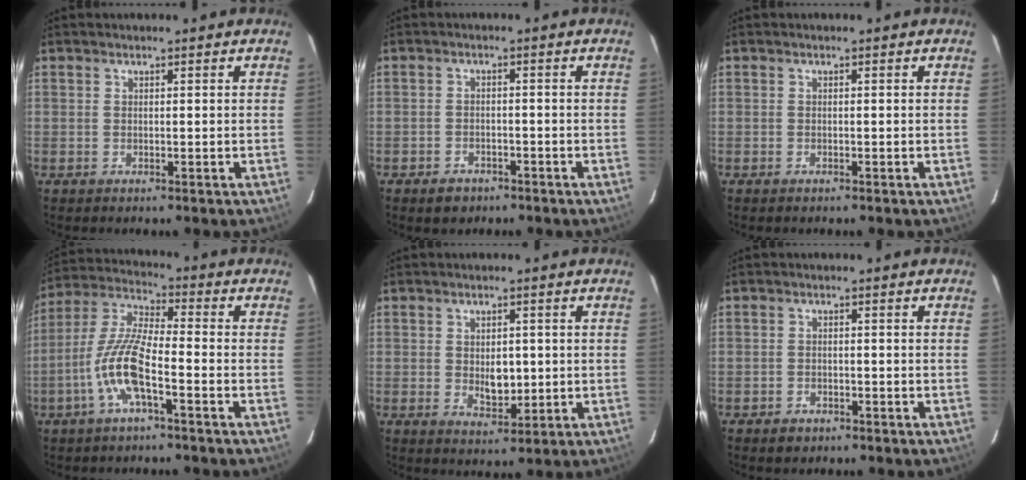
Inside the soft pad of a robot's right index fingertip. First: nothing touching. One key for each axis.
{"total": 3.8, "fx": -2.6, "fy": 2.5, "fz": 1.0, "tx": -0.027, "ty": 0.007, "tz": -0.036}
{"total": 0.6, "fx": -0.5, "fy": 0.2, "fz": 0.2, "tx": -0.005, "ty": -0.001, "tz": -0.011}
{"total": 10.8, "fx": -4.6, "fy": 2.1, "fz": 9.5, "tx": -0.209, "ty": 0.003, "tz": -0.092}
{"total": 4.8, "fx": -0.1, "fy": 3.2, "fz": 3.7, "tx": -0.059, "ty": -0.005, "tz": 0.006}
{"total": 2.5, "fx": -1.7, "fy": 1.7, "fz": 0.6, "tx": -0.017, "ty": 0.002, "tz": -0.025}